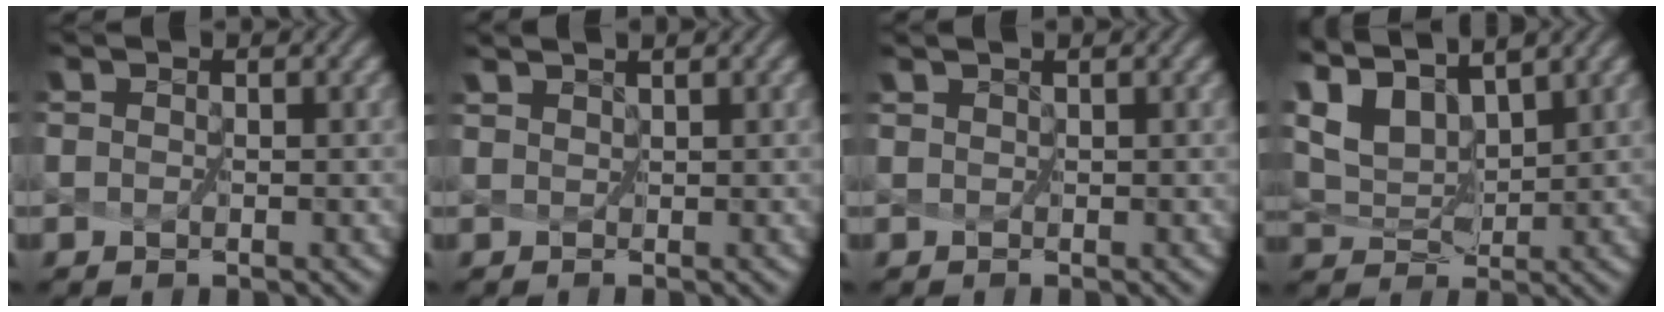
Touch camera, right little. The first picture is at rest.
{"total": 0.8, "force": [0.7, 0.1, 0.3], "torque": [-0.011, 0.002, 0.019]}
{"total": 0.0}
{"total": 5.6, "force": [4.8, 1.4, 2.5], "torque": [-0.077, 0.011, 0.091]}